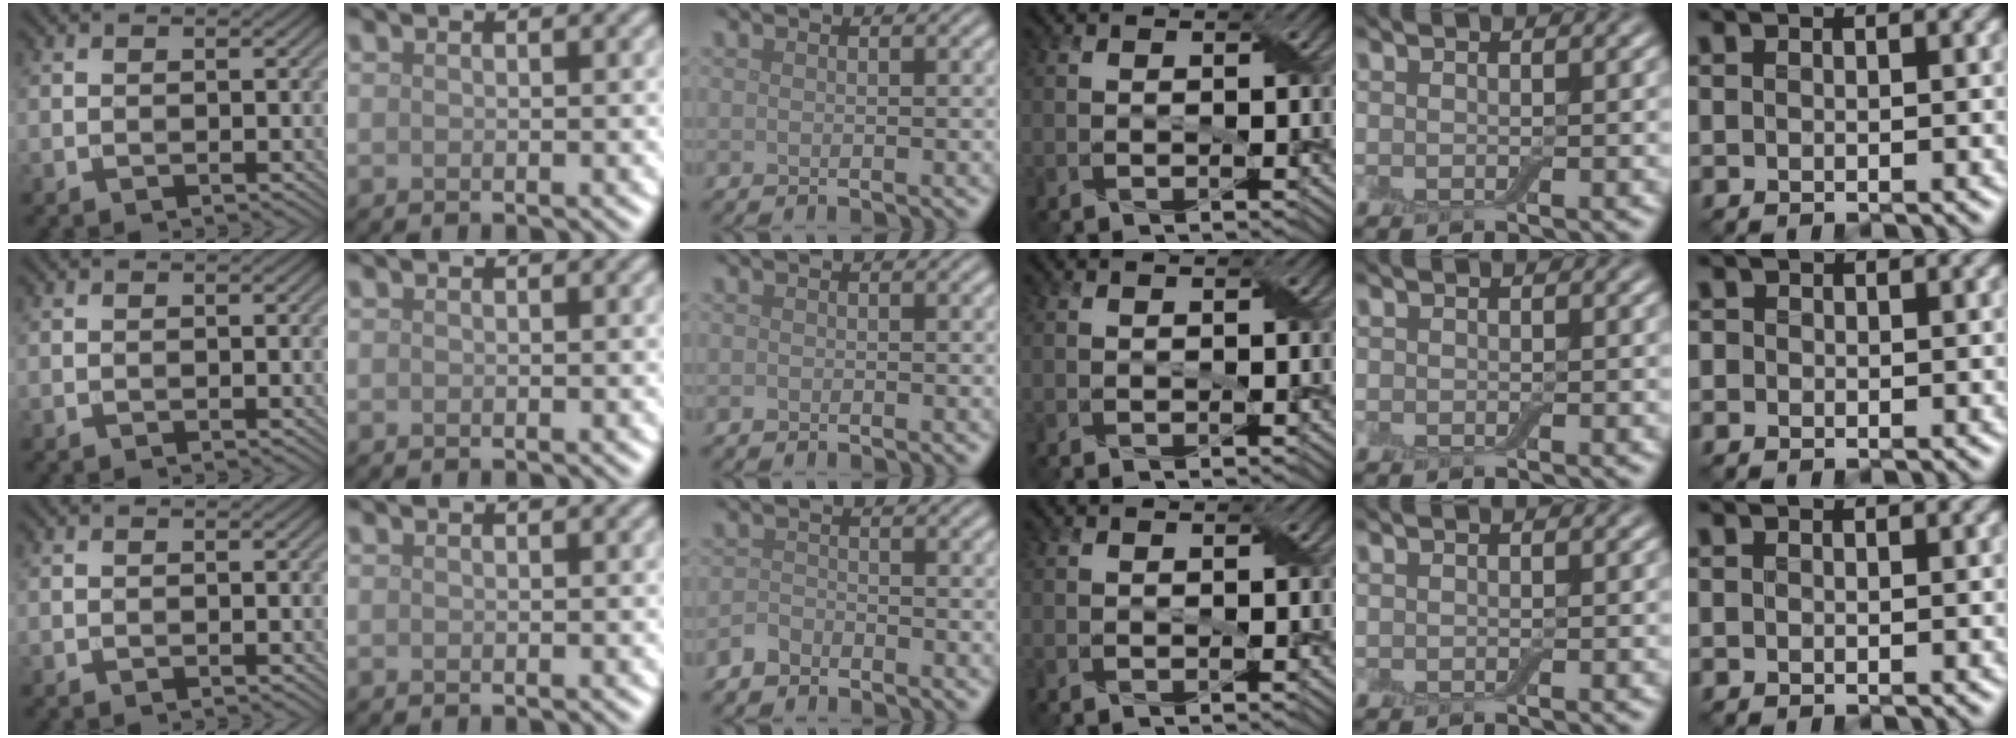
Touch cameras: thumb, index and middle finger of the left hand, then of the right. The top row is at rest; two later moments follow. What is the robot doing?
{"motion": "fold", "object": "aluminum foil"}